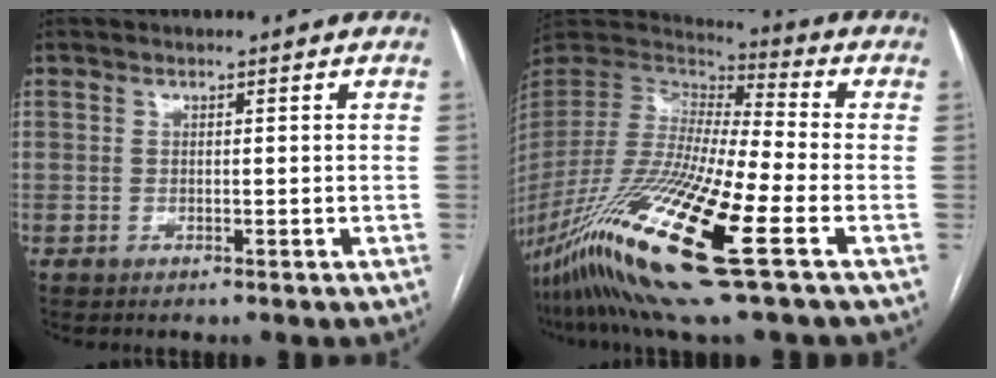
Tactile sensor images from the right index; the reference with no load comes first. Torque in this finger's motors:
{"motor_torque": [1.82, -0.31, 1.05, 0.21]}